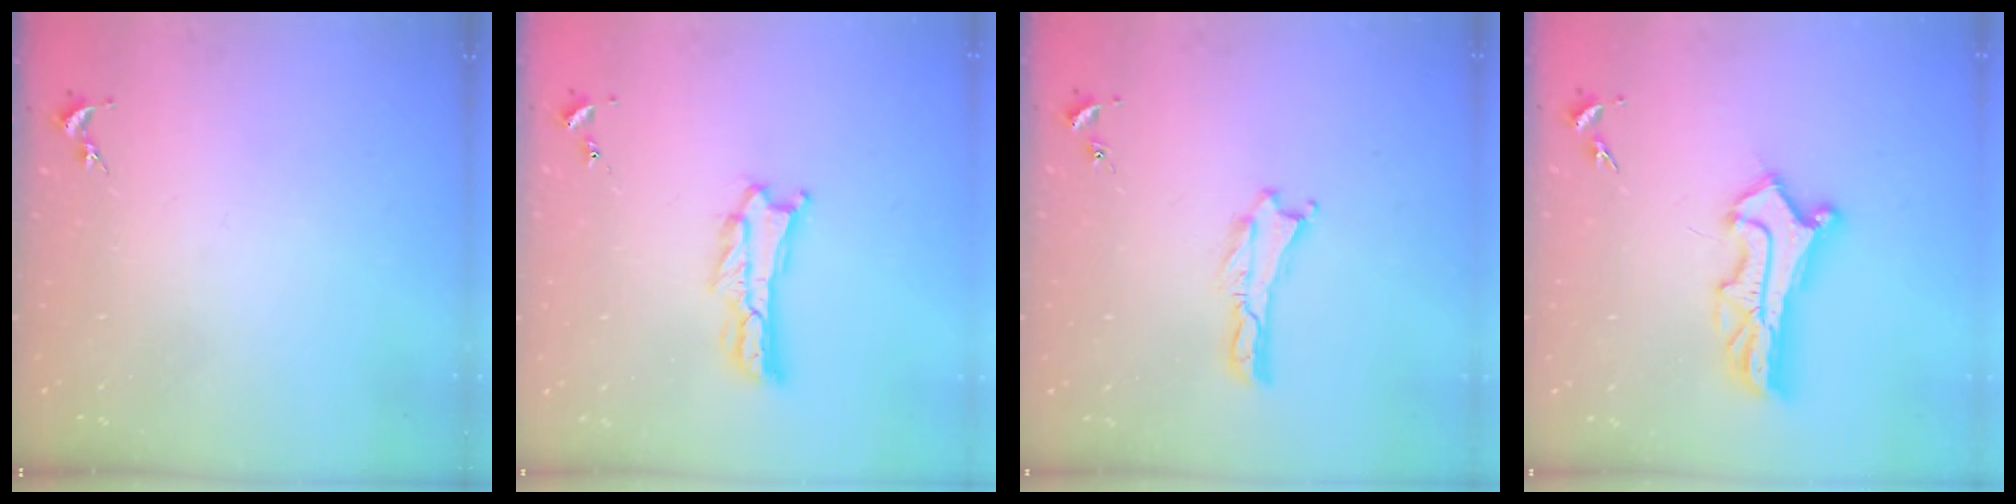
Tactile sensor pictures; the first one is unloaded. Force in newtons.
{"total": 1.6, "press": 1.6, "slide": 0.2}
{"total": 0.0}
{"total": 6.7, "press": 6.7, "slide": 0.6}